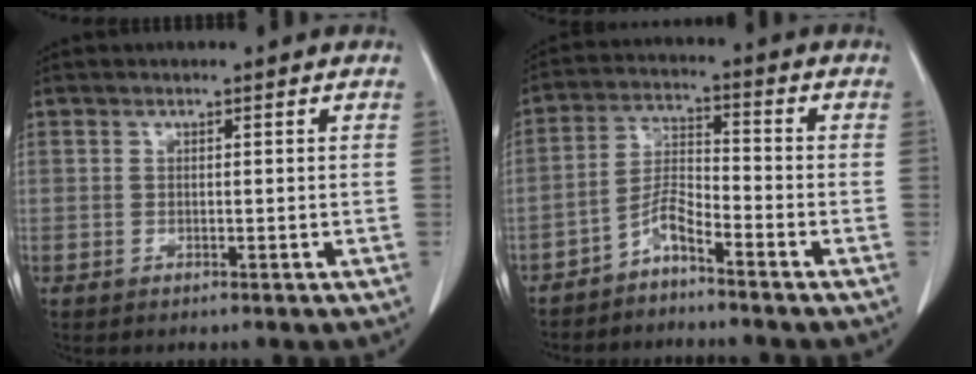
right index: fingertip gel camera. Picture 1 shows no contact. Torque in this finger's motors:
{"motor_torque": [0.14, -0.12, 0.07, 0.05]}